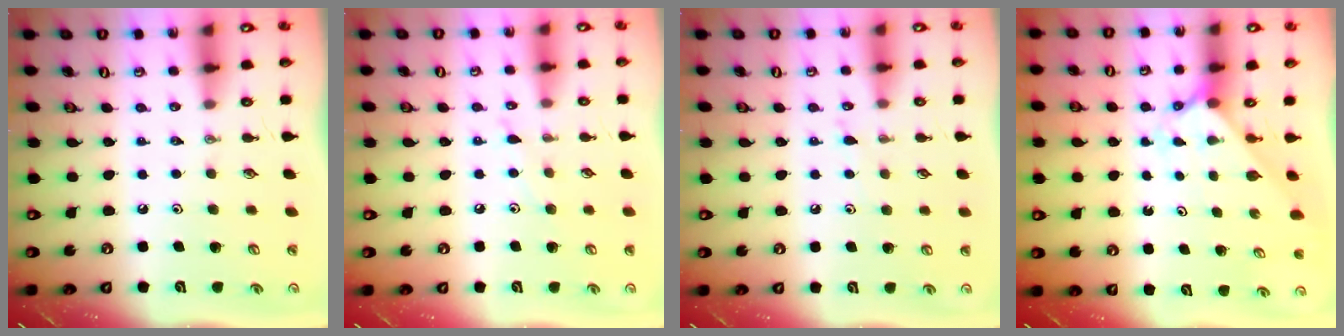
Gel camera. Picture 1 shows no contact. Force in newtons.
{"total": 5.2, "press": 5.2, "slide": 0.1}
{"total": 4.0, "press": 4.0, "slide": 0.5}
{"total": 2.3, "press": 2.3, "slide": 0.2}